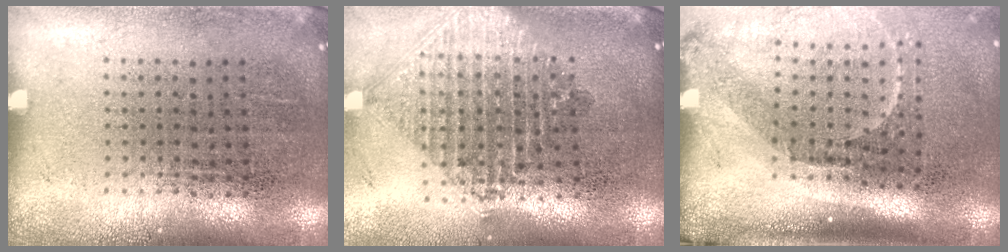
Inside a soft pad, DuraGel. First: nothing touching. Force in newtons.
{"total": 2.2, "press": 1.7, "slide": 1.4}
{"total": 2.2, "press": 1.5, "slide": 1.6}